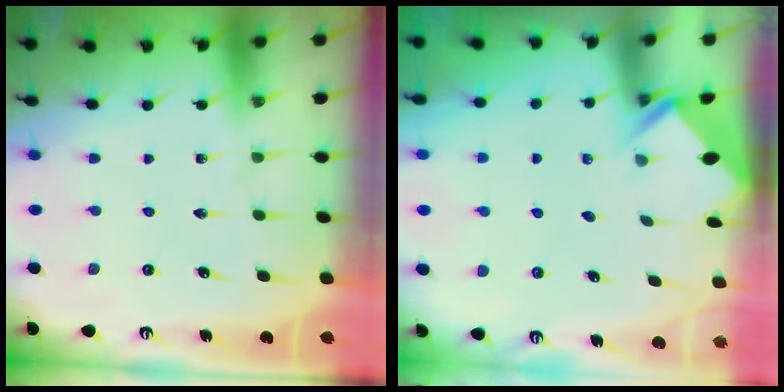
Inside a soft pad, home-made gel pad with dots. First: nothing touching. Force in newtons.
{"total": 2.9, "press": 2.9, "slide": 0.2}